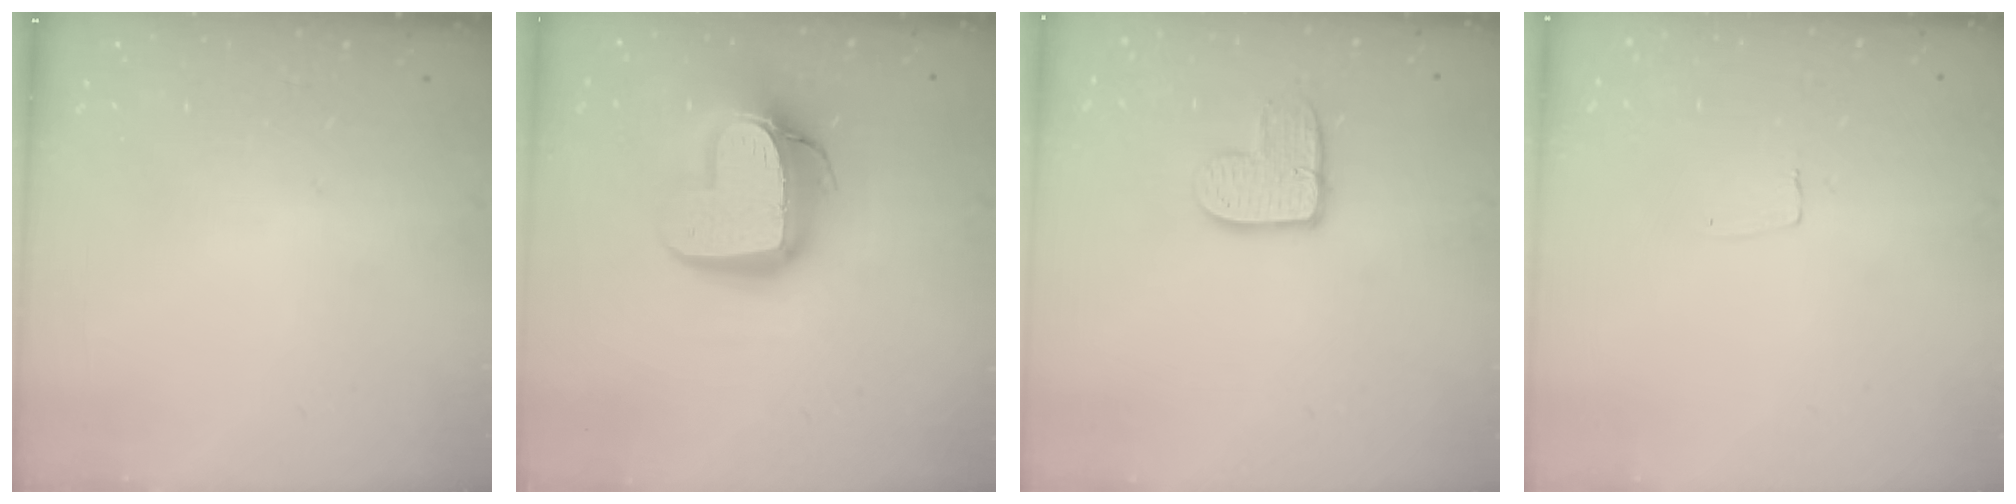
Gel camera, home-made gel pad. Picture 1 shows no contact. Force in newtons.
{"total": 15.3, "press": 15.3, "slide": 1.4}
{"total": 9.5, "press": 9.5, "slide": 0.3}
{"total": 3.0, "press": 3.0, "slide": 0.2}